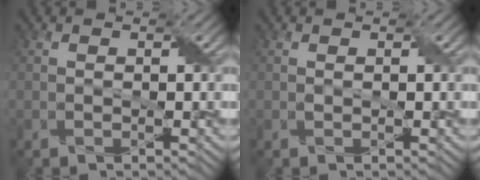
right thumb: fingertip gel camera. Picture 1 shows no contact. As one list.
[{"total": 0.0}]